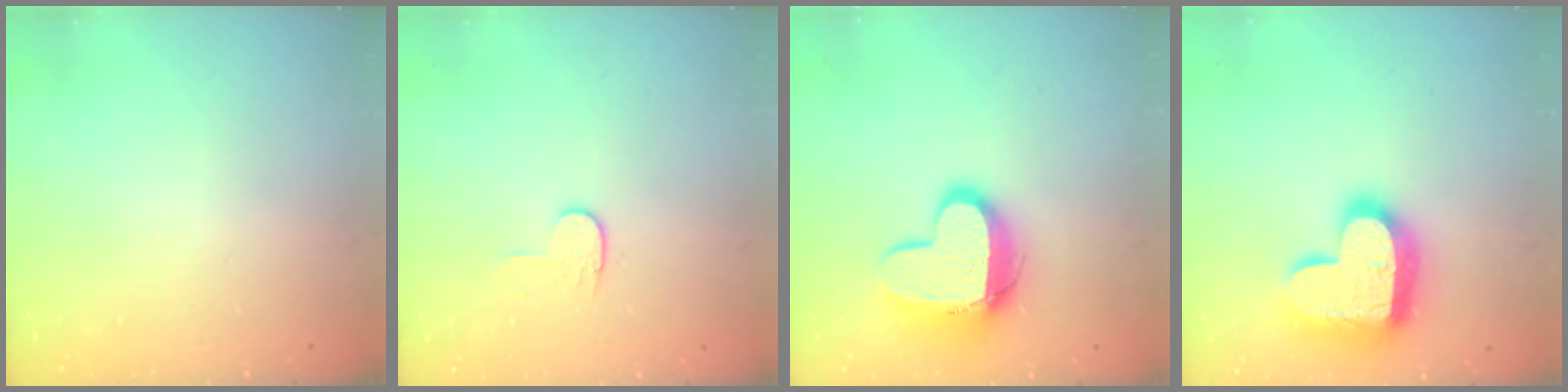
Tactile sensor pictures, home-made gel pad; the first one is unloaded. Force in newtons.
{"total": 6.2, "press": 6.2, "slide": 0.5}
{"total": 12.8, "press": 12.7, "slide": 1.4}
{"total": 23.7, "press": 23.7, "slide": 1.6}